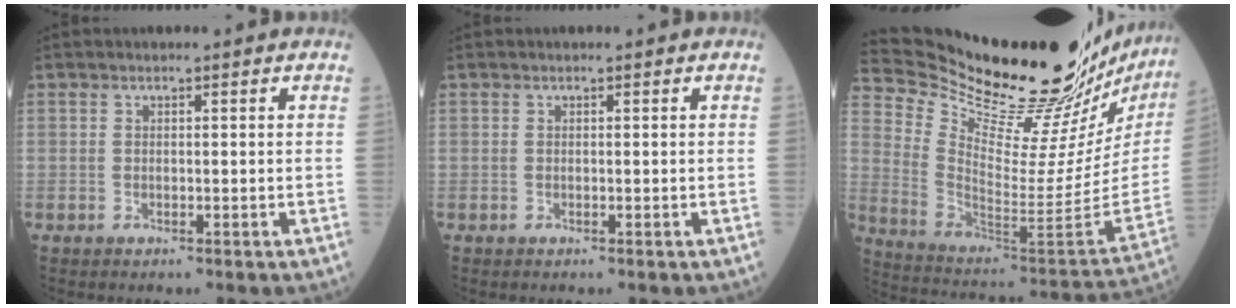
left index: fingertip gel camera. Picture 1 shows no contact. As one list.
[{"total": 0.0}, {"total": 33.5, "force": [29.9, 2.9, 14.7], "torque": [-0.247, -0.133, 0.415]}]